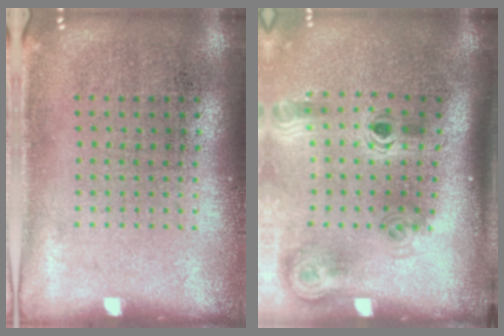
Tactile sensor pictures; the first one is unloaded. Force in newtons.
{"total": 2.1, "press": 1.4, "slide": 1.5}